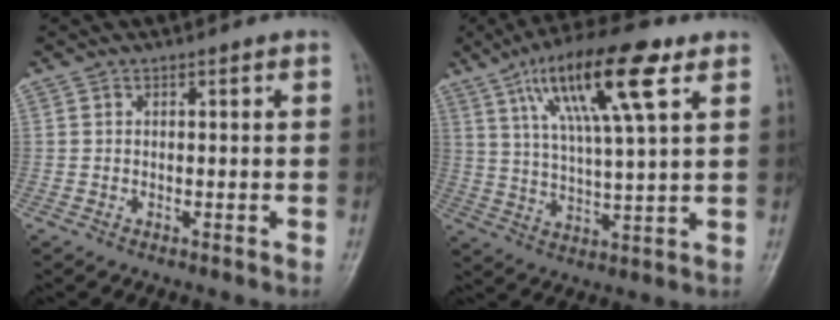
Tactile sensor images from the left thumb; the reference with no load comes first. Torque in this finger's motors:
{"motor_torque": [0.62, 0.71, 1.82, -0.95, 0.56]}